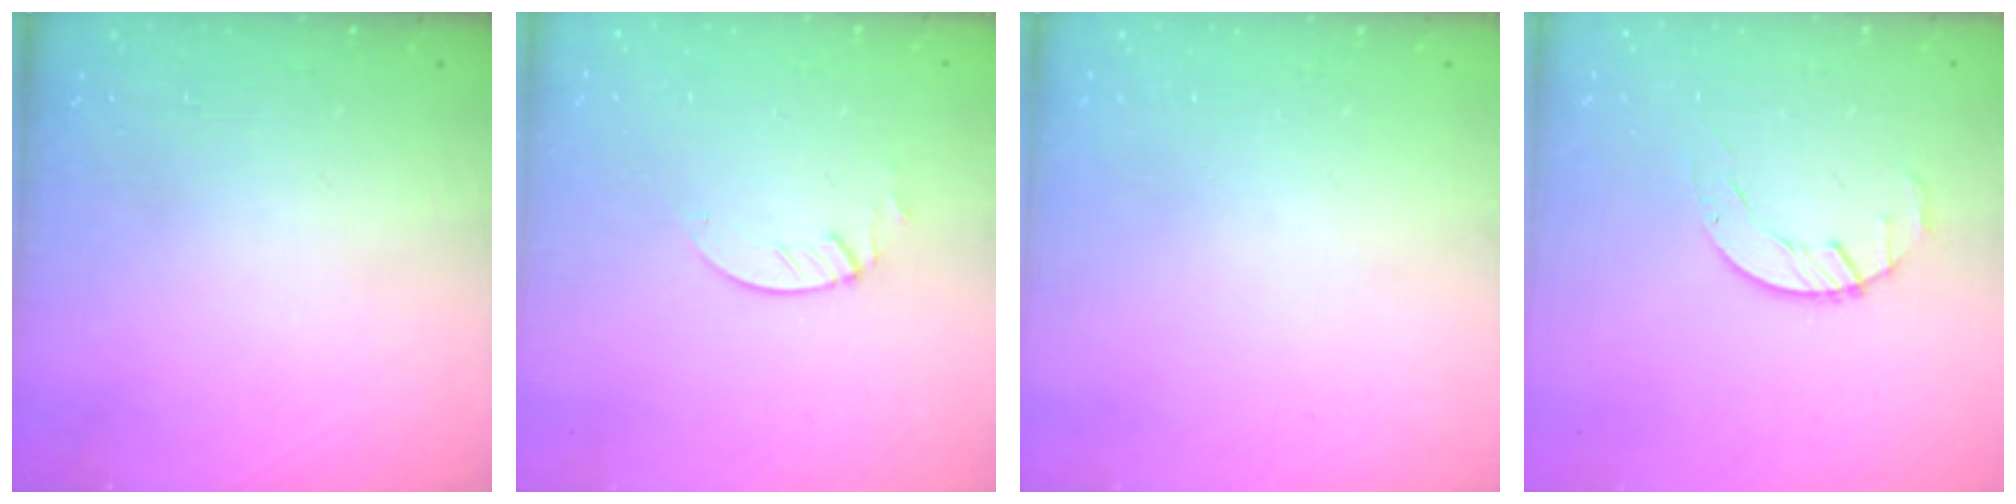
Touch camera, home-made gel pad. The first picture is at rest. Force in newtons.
{"total": 2.1, "press": 2.1, "slide": 0.2}
{"total": 0.0}
{"total": 1.7, "press": 1.7, "slide": 0.3}